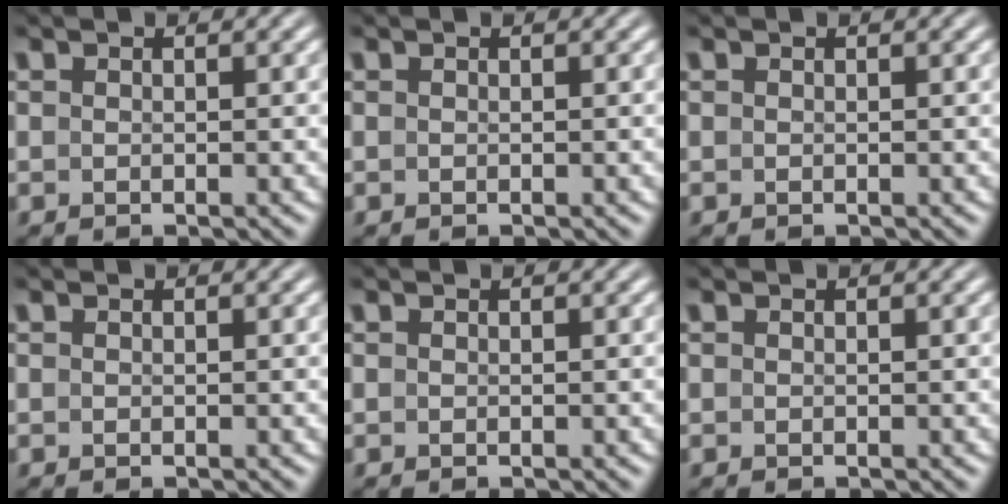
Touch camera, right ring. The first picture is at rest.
{"total": 0.0}
{"total": 0.0}
{"total": 0.0}
{"total": 0.0}
{"total": 0.0}